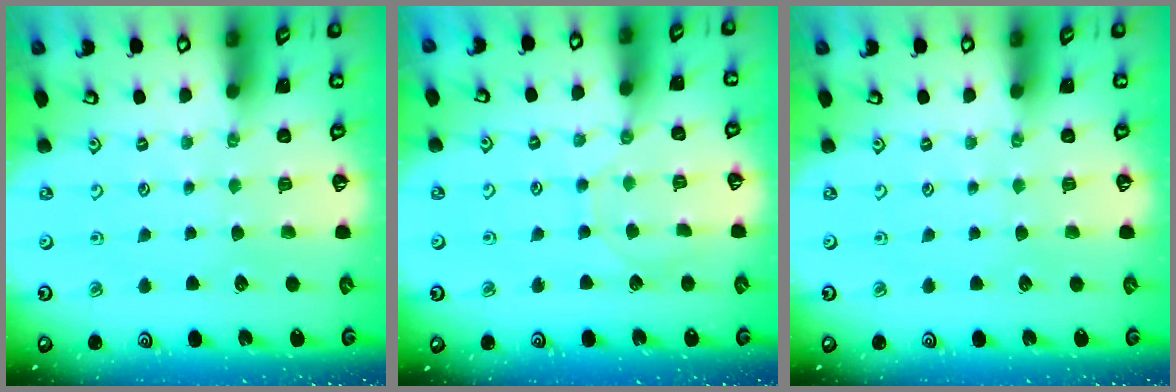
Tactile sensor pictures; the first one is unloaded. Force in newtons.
{"total": 6.5, "press": 6.5, "slide": 0.6}
{"total": 0.0}